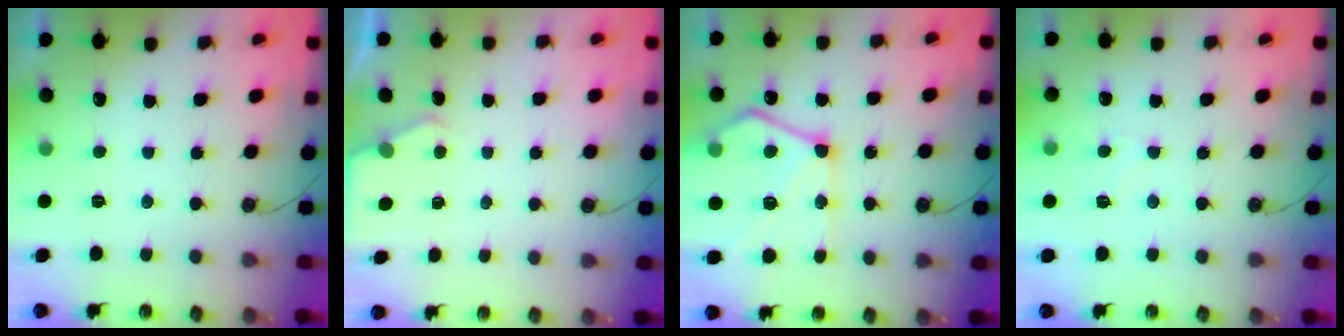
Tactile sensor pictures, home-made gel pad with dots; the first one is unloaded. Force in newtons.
{"total": 2.6, "press": 2.6, "slide": 0.4}
{"total": 18.3, "press": 18.3, "slide": 1.4}
{"total": 5.0, "press": 4.9, "slide": 0.6}